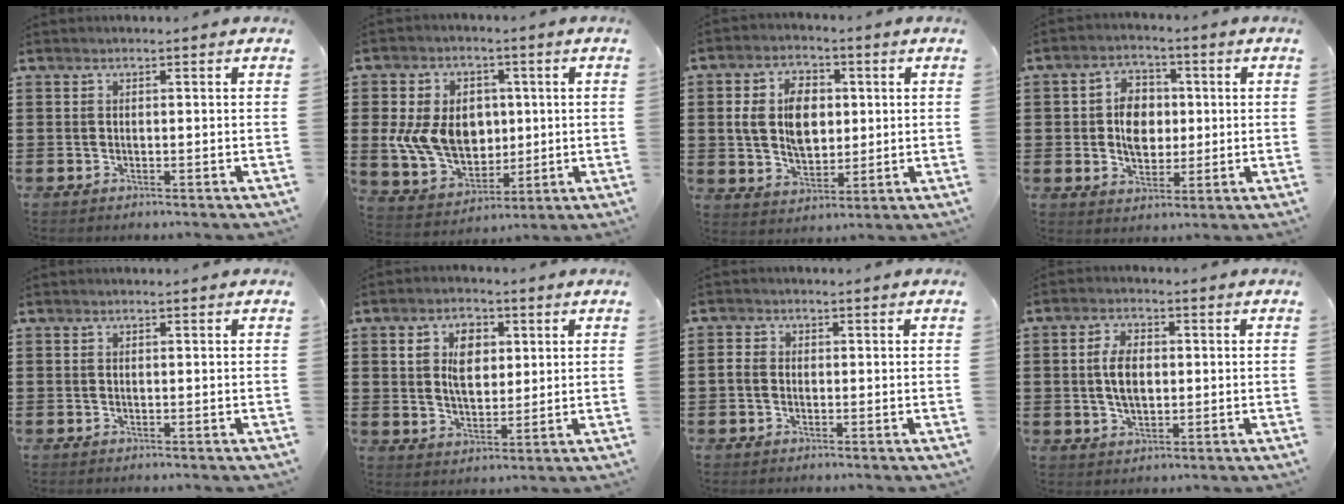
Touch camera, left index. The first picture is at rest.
{"total": 10.5, "force": [0.7, 8.3, 6.4], "torque": [-0.155, 0.016, 0.013]}
{"total": 8.3, "force": [1.4, 5.7, 6.0], "torque": [-0.134, 0.013, 0.020]}
{"total": 6.5, "force": [0.3, 4.7, 4.5], "torque": [-0.081, 0.009, 0.001]}
{"total": 0.0}
{"total": 6.3, "force": [2.0, 3.8, 4.6], "torque": [-0.086, 0.009, 0.030]}
{"total": 1.7, "force": [-0.4, 1.4, 0.8], "torque": [-0.027, 0.002, -0.012]}
{"total": 5.4, "force": [0.3, 3.0, 4.5], "torque": [-0.103, 0.006, 0.000]}